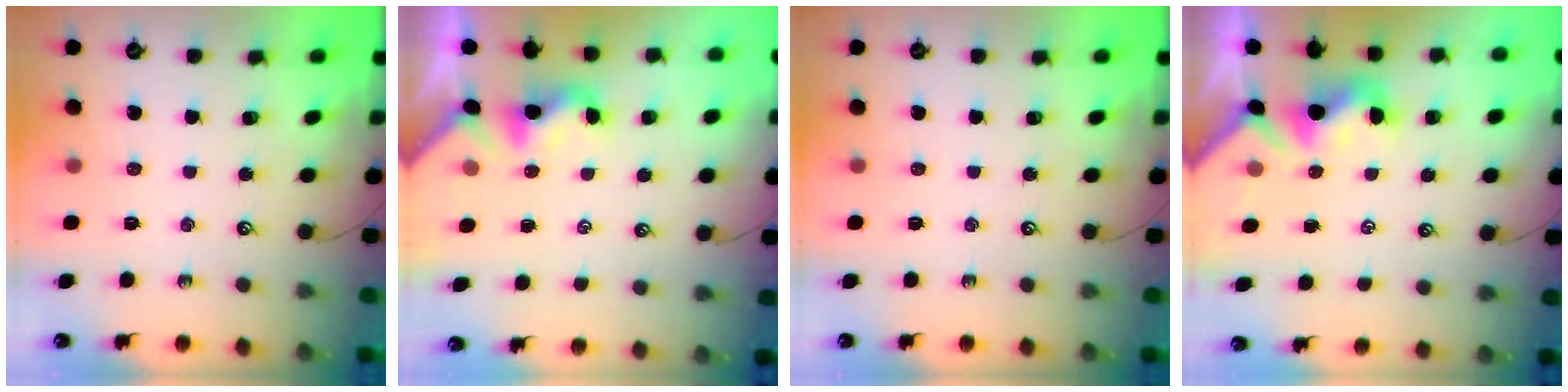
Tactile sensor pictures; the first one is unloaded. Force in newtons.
{"total": 1.9, "press": 1.8, "slide": 0.6}
{"total": 0.0}
{"total": 2.2, "press": 2.1, "slide": 0.7}